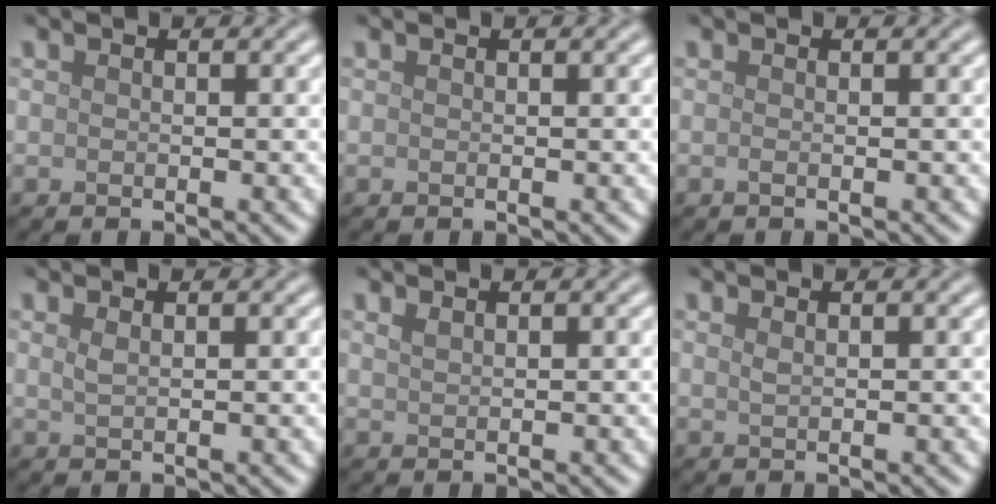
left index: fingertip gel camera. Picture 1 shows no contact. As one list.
[{"total": 0.0}, {"total": 0.6, "force": [-0.2, 0.2, 0.5], "torque": [-0.010, -0.002, -0.003]}, {"total": 1.1, "force": [0.5, 0.4, 0.8], "torque": [-0.011, 0.002, 0.008]}, {"total": 0.7, "force": [0.6, 0.2, 0.4], "torque": [-0.008, 0.001, 0.012]}, {"total": 0.7, "force": [0.4, 0.2, 0.5], "torque": [-0.008, 0.001, 0.007]}]